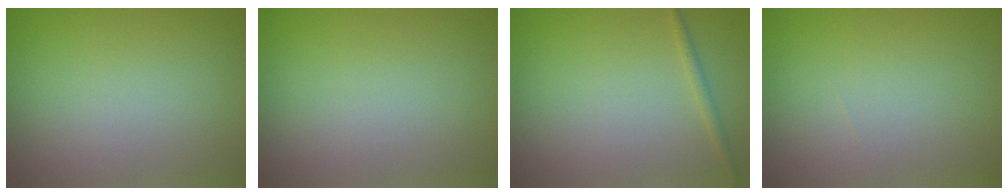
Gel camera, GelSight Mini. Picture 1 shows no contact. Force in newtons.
{"total": 0.0}
{"total": 0.9, "press": 0.9, "slide": 0.1}
{"total": 0.0}